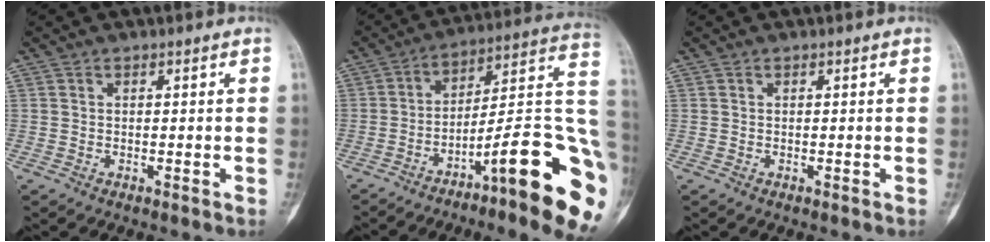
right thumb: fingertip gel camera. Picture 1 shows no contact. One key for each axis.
{"total": 24.0, "fx": -9.4, "fy": 4.2, "fz": 21.7, "tx": -0.228, "ty": 0.067, "tz": -0.135}
{"total": 0.0}